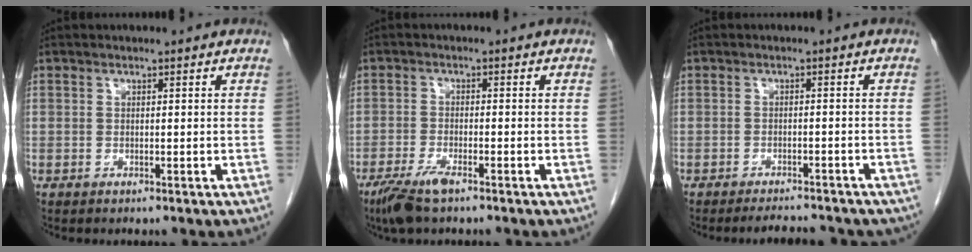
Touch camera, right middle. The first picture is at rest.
{"total": 4.9, "force": [-3.4, 0.9, 3.4], "torque": [-0.075, -0.011, -0.063]}
{"total": 8.9, "force": [-8.0, 2.4, 3.2], "torque": [-0.036, 0.000, -0.089]}